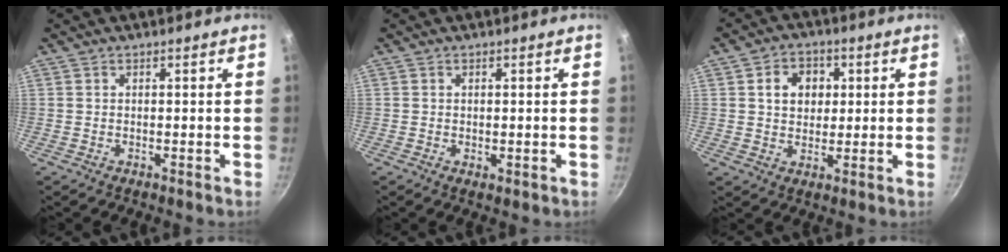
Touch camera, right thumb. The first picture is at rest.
{"total": 1.2, "force": [0.0, 0.7, 0.9], "torque": [-0.012, -0.004, -0.001]}
{"total": 7.2, "force": [1.7, 5.8, 3.9], "torque": [-0.035, 0.005, 0.023]}